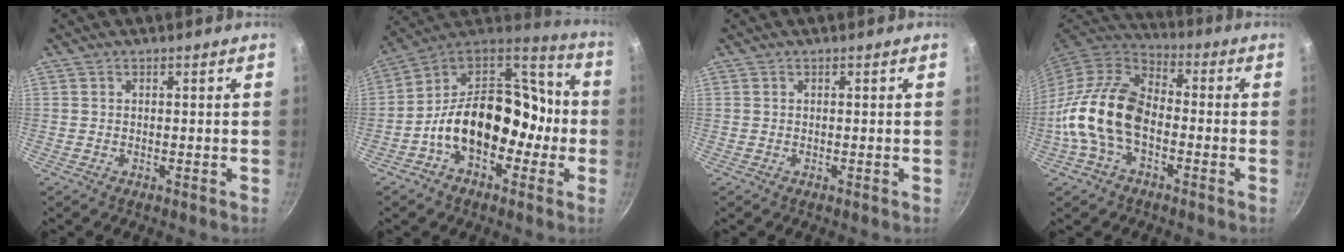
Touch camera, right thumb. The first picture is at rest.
{"total": 20.5, "force": [-4.2, 14.1, 14.3], "torque": [-0.177, 0.073, -0.081]}
{"total": 0.0}
{"total": 16.4, "force": [-3.3, 10.1, 12.5], "torque": [-0.217, 0.038, -0.078]}